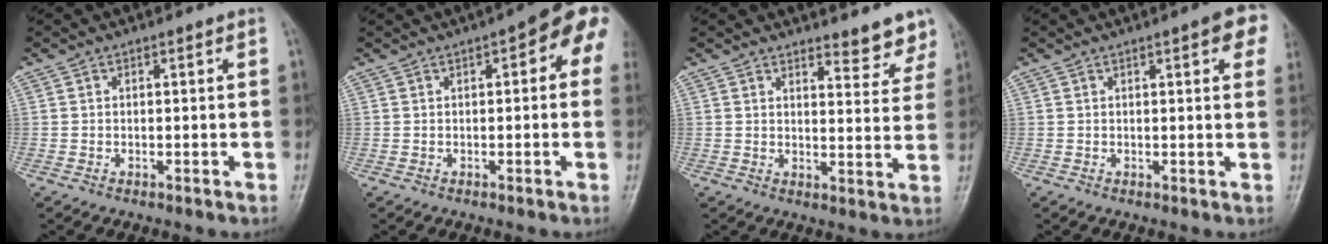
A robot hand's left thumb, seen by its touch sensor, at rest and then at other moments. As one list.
[{"total": 9.4, "force": [3.3, 3.4, 8.1], "torque": [-0.080, 0.016, 0.029]}, {"total": 6.6, "force": [6.0, 2.0, 2.0], "torque": [0.002, -0.045, 0.065]}, {"total": 6.2, "force": [2.8, 1.5, 5.3], "torque": [-0.048, -0.001, 0.027]}]